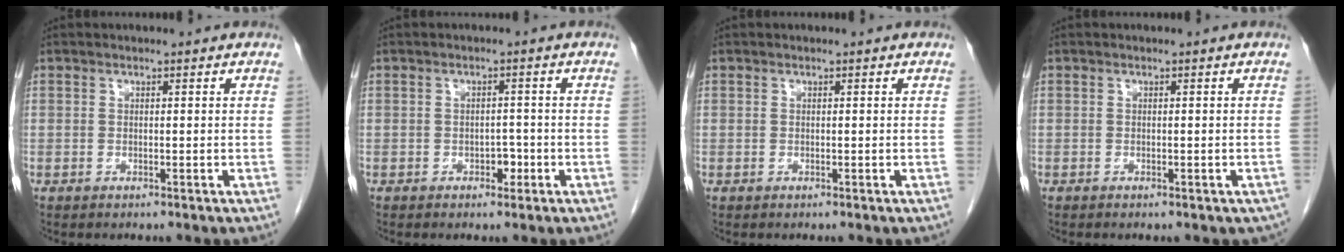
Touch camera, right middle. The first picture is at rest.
{"total": 1.9, "force": [-0.9, 1.2, 1.2], "torque": [-0.013, 0.005, -0.011]}
{"total": 0.0}
{"total": 2.4, "force": [-1.9, 1.0, 1.2], "torque": [-0.007, 0.000, -0.017]}